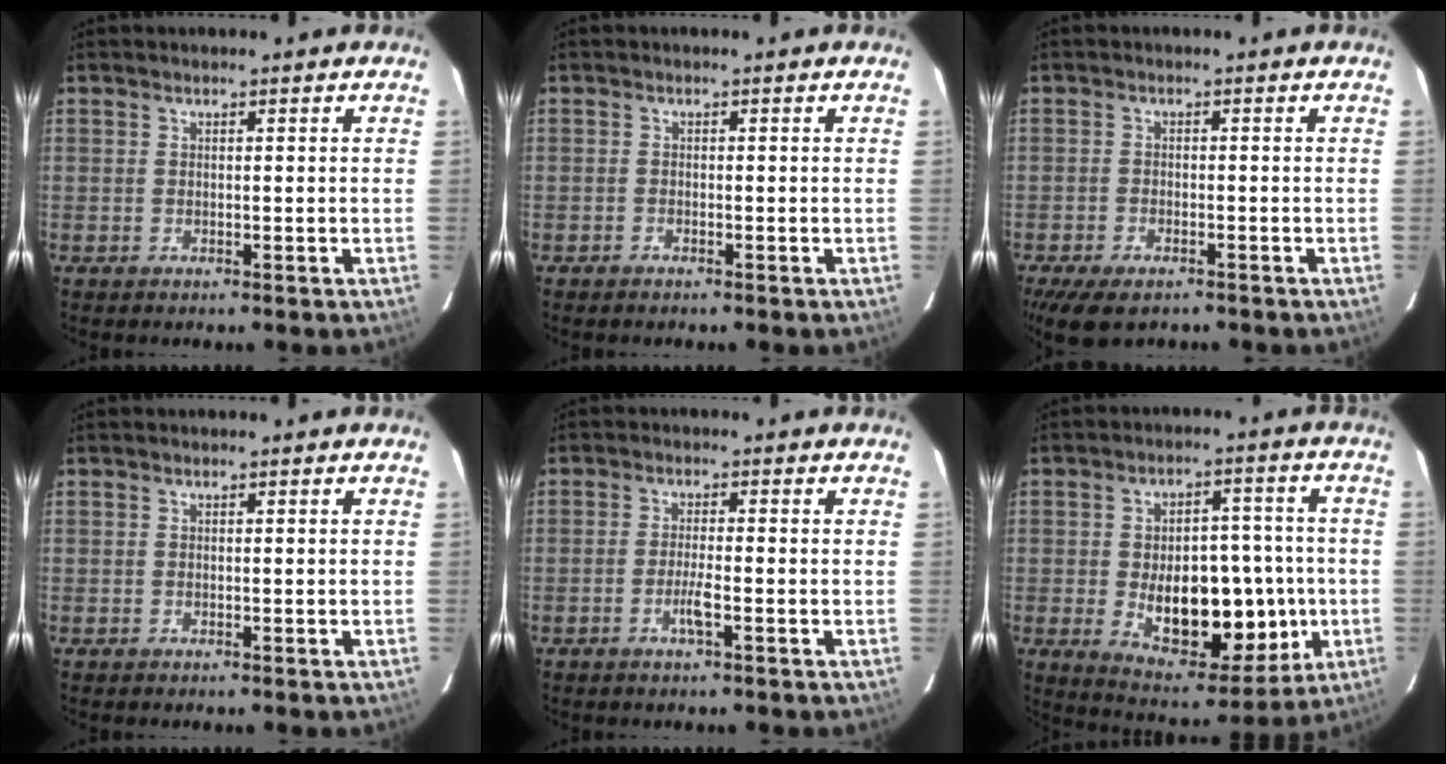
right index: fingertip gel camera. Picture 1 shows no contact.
{"total": 0.8, "force": [-0.7, 0.2, 0.3], "torque": [-0.011, -0.002, -0.010]}
{"total": 8.1, "force": [-6.0, 3.3, 4.3], "torque": [-0.074, -0.010, -0.091]}
{"total": 0.0}
{"total": 2.8, "force": [-1.2, 0.1, 2.5], "torque": [-0.050, -0.002, -0.025]}
{"total": 16.9, "force": [-2.8, 8.8, 14.2], "torque": [-0.204, 0.013, -0.022]}